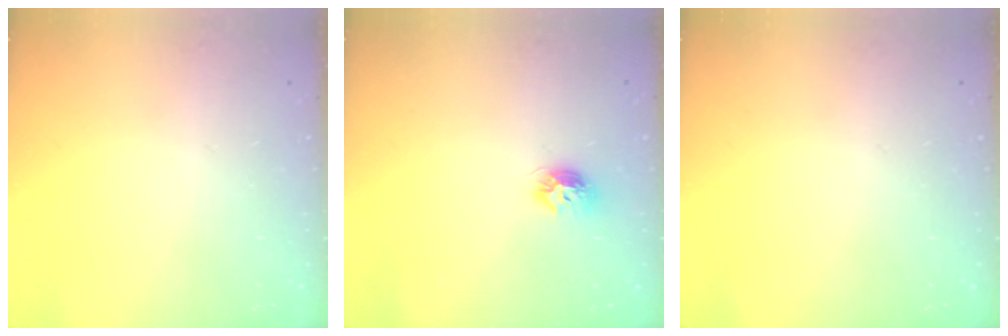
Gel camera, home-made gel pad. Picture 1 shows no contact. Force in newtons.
{"total": 7.6, "press": 7.6, "slide": 0.2}
{"total": 0.0}